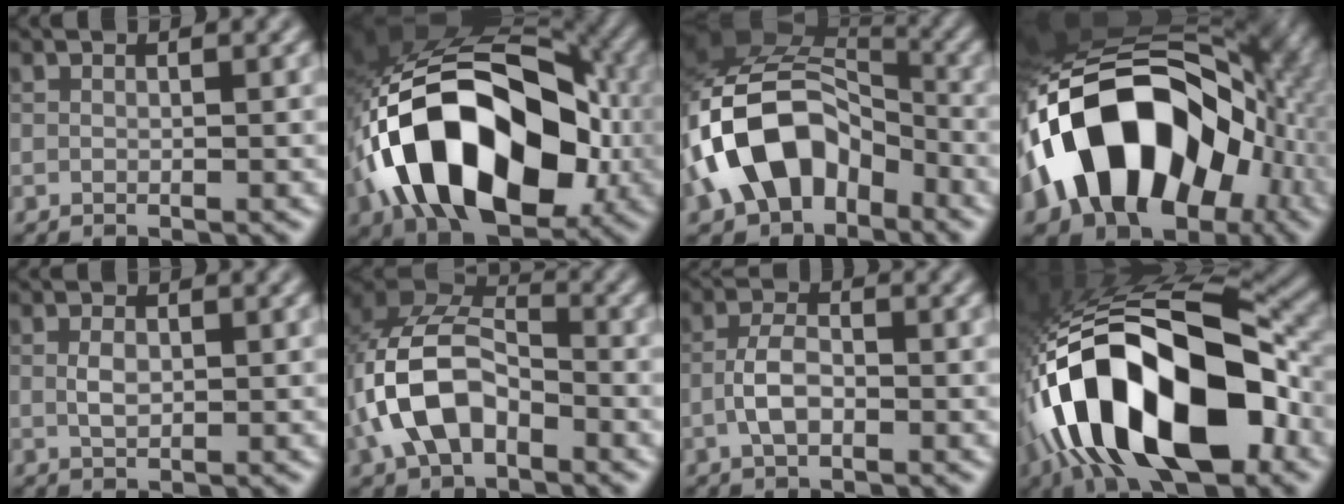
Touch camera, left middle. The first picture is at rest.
{"total": 16.2, "force": [-4.5, 10.0, 11.9], "torque": [-0.203, 0.002, -0.085]}
{"total": 11.5, "force": [-4.4, 7.8, 7.3], "torque": [-0.132, 0.013, -0.094]}
{"total": 18.4, "force": [-4.4, 11.9, 13.3], "torque": [-0.224, 0.003, -0.082]}
{"total": 1.5, "force": [0.1, 0.9, 1.2], "torque": [-0.028, -0.001, 0.004]}
{"total": 8.5, "force": [-2.6, 5.1, 6.3], "torque": [-0.138, 0.014, -0.058]}
{"total": 2.8, "force": [-0.9, 1.4, 2.3], "torque": [-0.043, 0.005, -0.023]}
{"total": 17.4, "force": [-5.5, 8.2, 14.3], "torque": [-0.229, 0.008, -0.093]}